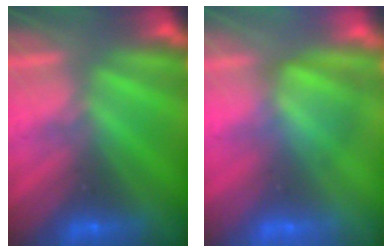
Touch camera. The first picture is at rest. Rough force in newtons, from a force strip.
{"total": 3.5}